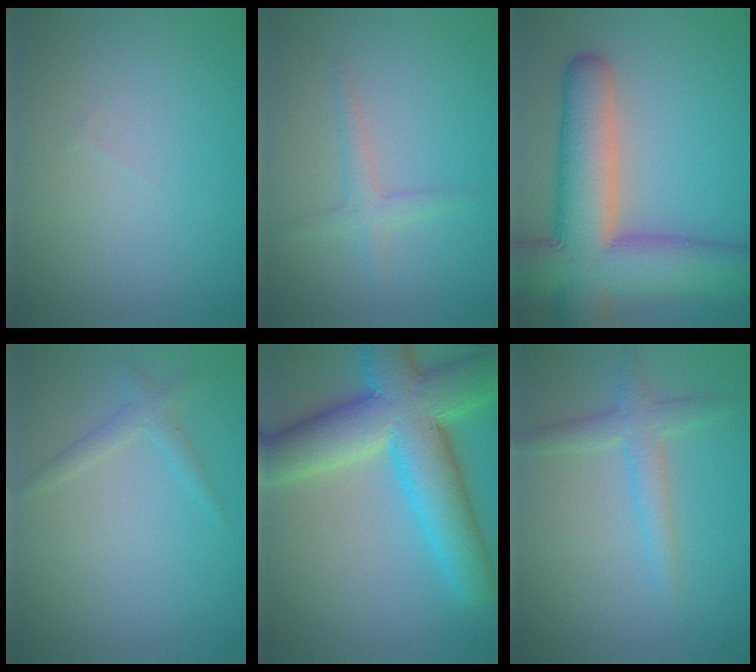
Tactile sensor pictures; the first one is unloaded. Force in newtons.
{"total": 1.7, "press": 1.7, "slide": 0.1}
{"total": 12.2, "press": 12.1, "slide": 0.9}
{"total": 1.5, "press": 1.5, "slide": 0.1}
{"total": 11.7, "press": 11.7, "slide": 0.7}
{"total": 2.7, "press": 2.7, "slide": 0.1}